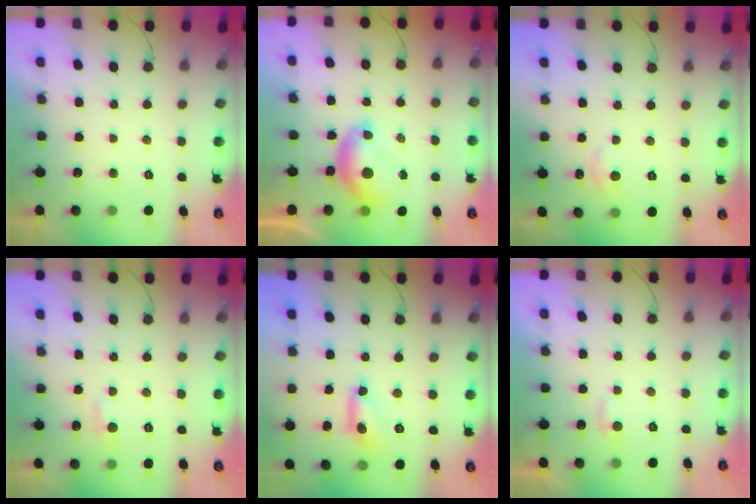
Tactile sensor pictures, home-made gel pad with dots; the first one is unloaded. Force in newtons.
{"total": 7.7, "press": 7.6, "slide": 1.0}
{"total": 5.0, "press": 4.9, "slide": 0.6}
{"total": 5.3, "press": 5.2, "slide": 0.6}
{"total": 6.8, "press": 6.8, "slide": 0.4}
{"total": 3.7, "press": 3.7, "slide": 0.4}